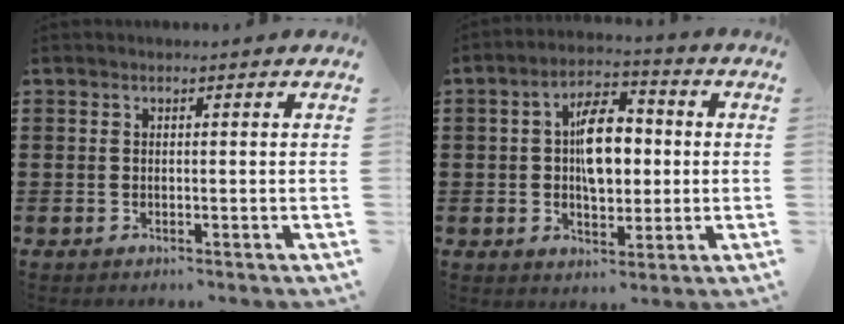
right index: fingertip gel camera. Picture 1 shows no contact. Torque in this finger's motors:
{"motor_torque": [2.14, 0.00, 0.93, 0.21]}